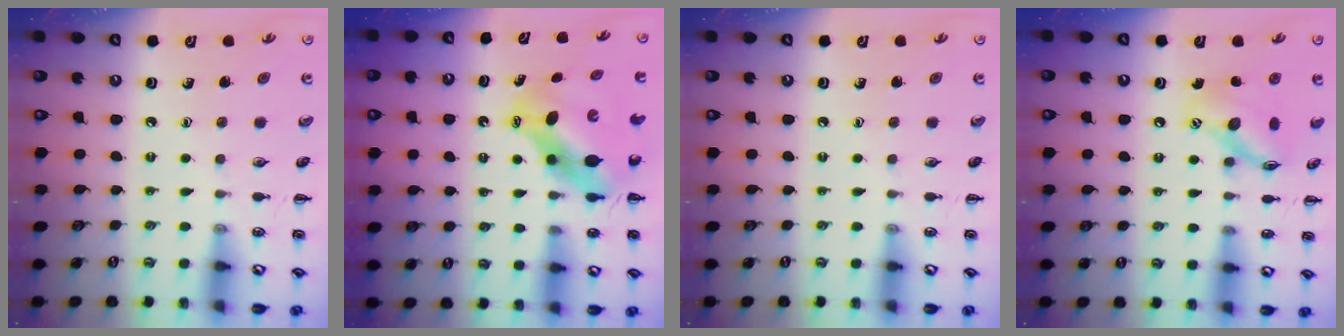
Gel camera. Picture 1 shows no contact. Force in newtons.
{"total": 6.9, "press": 6.7, "slide": 1.3}
{"total": 0.0}
{"total": 12.7, "press": 12.7, "slide": 1.4}